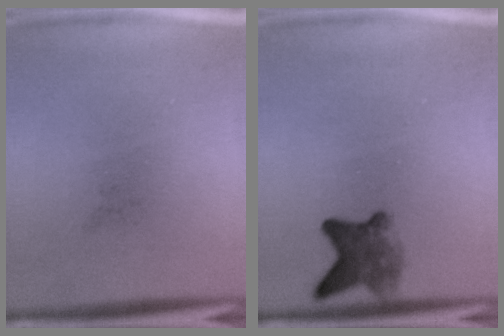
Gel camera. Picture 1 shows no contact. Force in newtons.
{"total": 4.6}